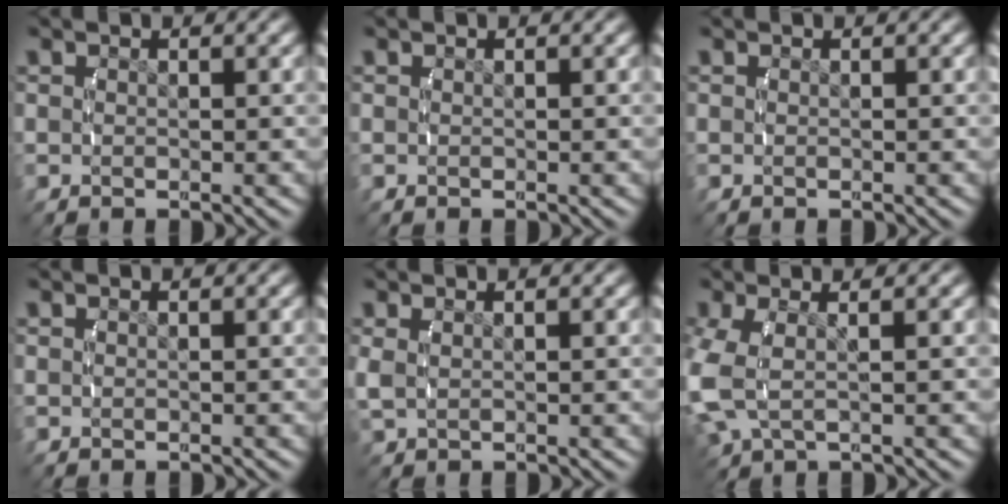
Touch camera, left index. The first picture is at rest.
{"total": 0.0}
{"total": 0.0}
{"total": 0.0}
{"total": 1.3, "force": [0.5, 0.8, 1.0], "torque": [-0.031, -0.005, 0.019]}
{"total": 4.3, "force": [0.2, 2.9, 3.2], "torque": [-0.095, -0.009, 0.012]}